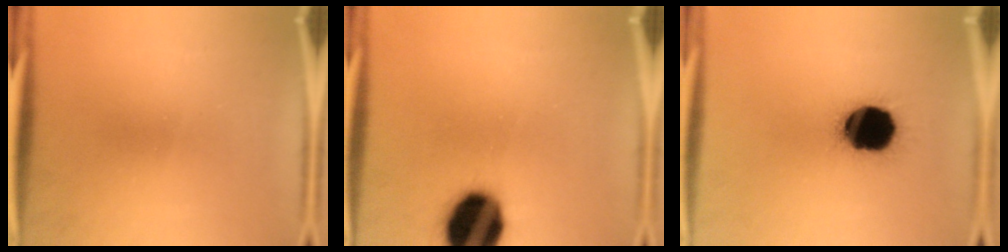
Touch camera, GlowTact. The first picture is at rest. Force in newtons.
{"total": 18.6}
{"total": 19.0}